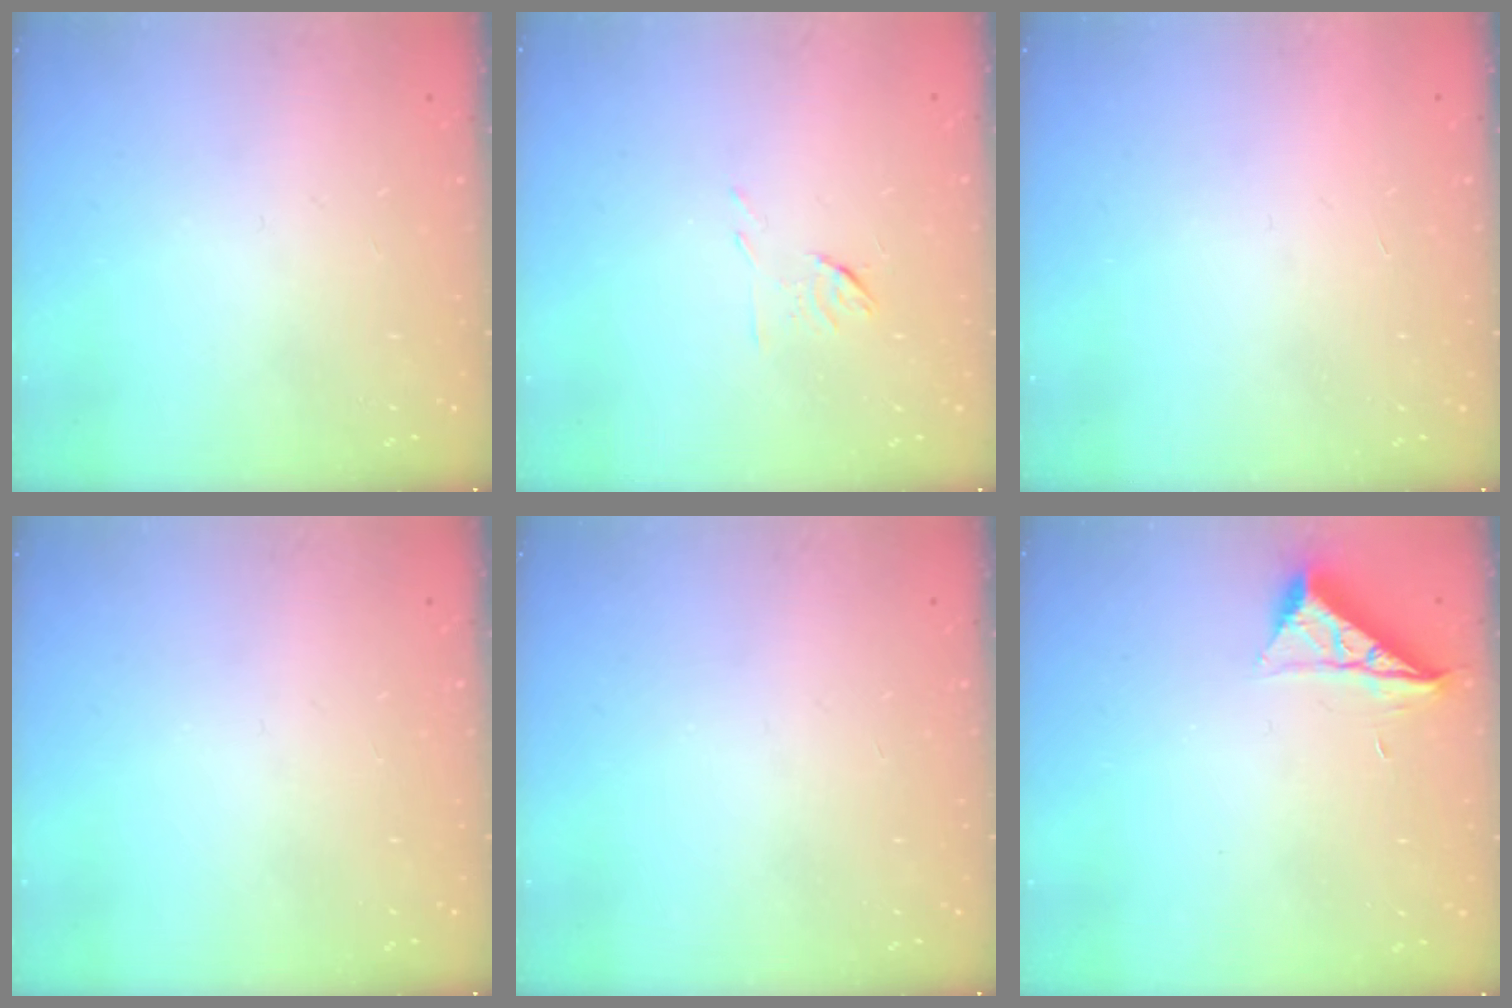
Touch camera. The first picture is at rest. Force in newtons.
{"total": 5.3, "press": 5.2, "slide": 1.0}
{"total": 1.5, "press": 1.5, "slide": 0.1}
{"total": 0.0}
{"total": 0.0}
{"total": 6.6, "press": 6.6, "slide": 0.3}